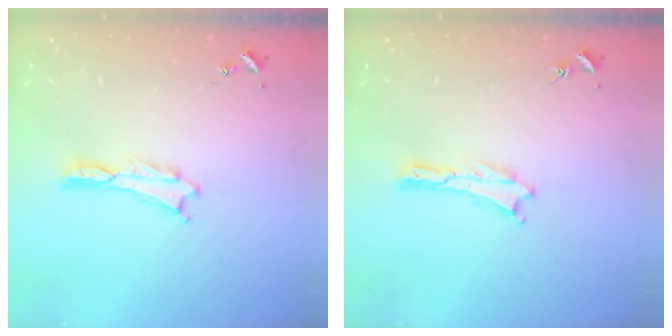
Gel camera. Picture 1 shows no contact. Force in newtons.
{"total": 0.0}